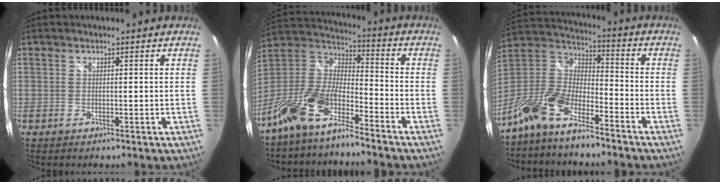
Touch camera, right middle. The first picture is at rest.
{"total": 12.8, "force": [-9.3, 3.8, 7.9], "torque": [-0.170, 0.001, -0.188]}
{"total": 14.4, "force": [-10.0, 5.0, 9.0], "torque": [-0.199, -0.004, -0.198]}